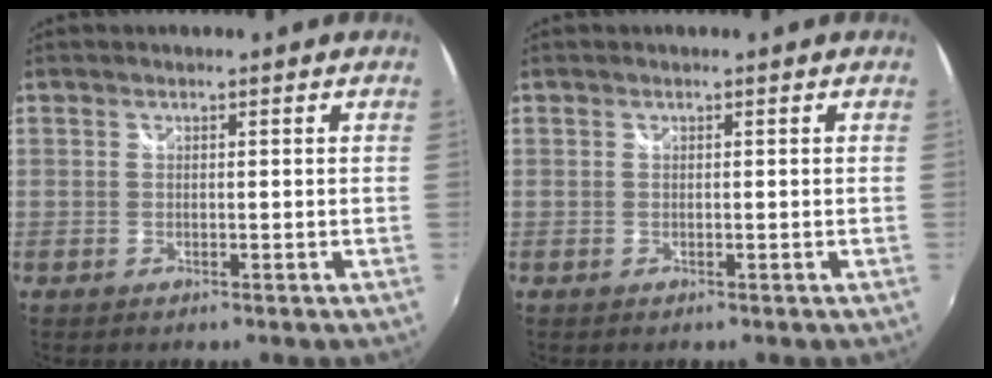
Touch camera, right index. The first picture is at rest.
{"total": 0.0}